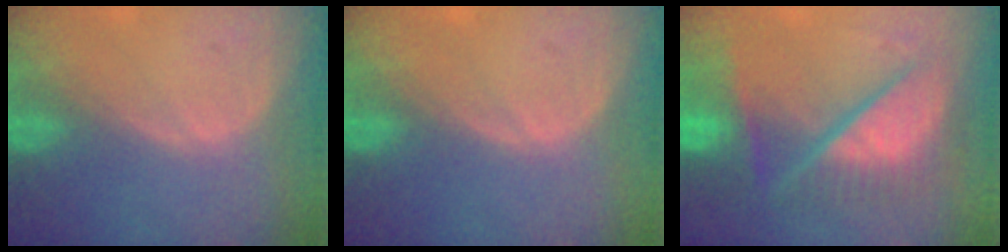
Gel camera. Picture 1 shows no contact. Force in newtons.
{"total": 0.0}
{"total": 11.0, "press": 11.0, "slide": 1.3}